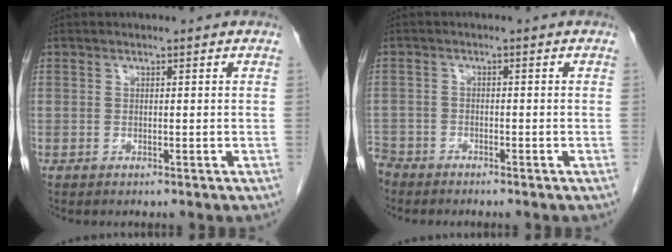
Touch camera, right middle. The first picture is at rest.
{"total": 3.8, "force": [-3.5, 1.6, 0.2], "torque": [-0.005, -0.003, -0.072]}